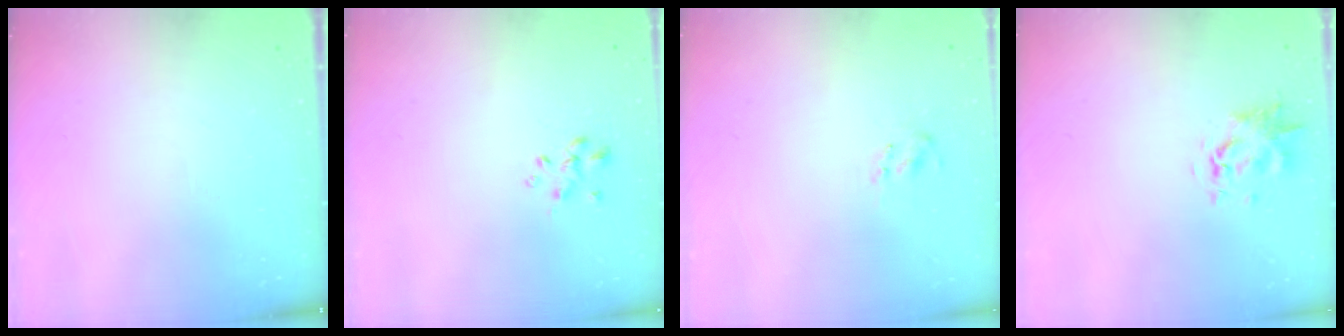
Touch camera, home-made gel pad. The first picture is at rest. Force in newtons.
{"total": 0.6, "press": 0.5, "slide": 0.3}
{"total": 1.5, "press": 1.3, "slide": 0.7}
{"total": 1.0, "press": 0.9, "slide": 0.3}